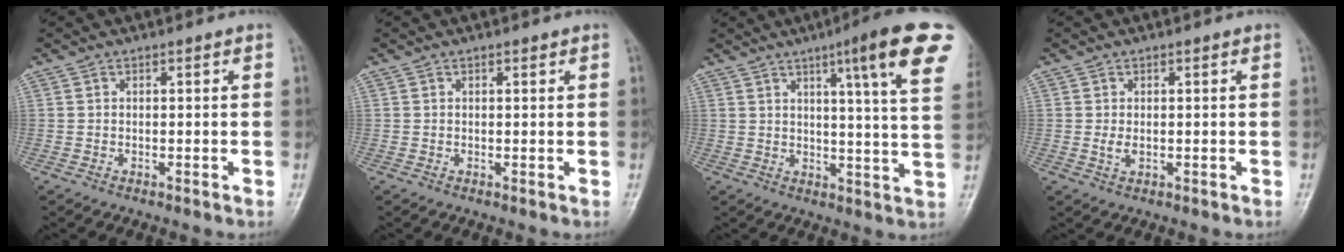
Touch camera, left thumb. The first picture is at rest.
{"total": 0.7, "force": [0.4, 0.3, 0.4], "torque": [-0.005, -0.002, 0.005]}
{"total": 16.0, "force": [8.1, 1.3, 13.7], "torque": [-0.169, -0.035, 0.094]}
{"total": 1.7, "force": [0.1, 1.0, 1.4], "torque": [-0.024, -0.005, 0.003]}